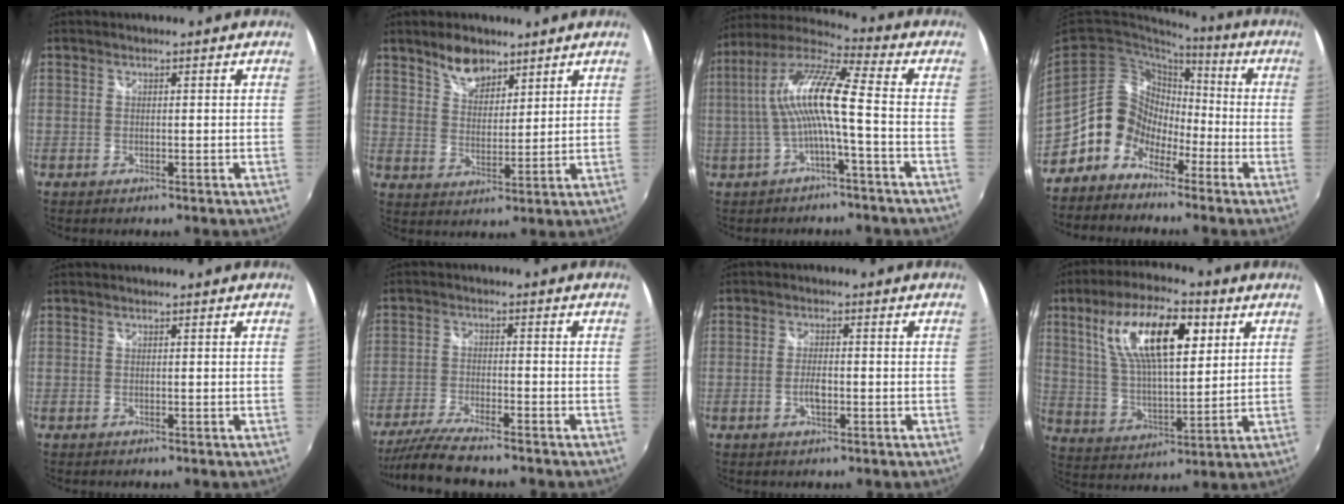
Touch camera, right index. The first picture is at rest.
{"total": 6.9, "force": [5.2, 3.5, 3.0], "torque": [-0.043, 0.008, 0.095]}
{"total": 12.2, "force": [-1.6, 0.8, 12.1], "torque": [-0.236, 0.015, -0.029]}
{"total": 13.0, "force": [-5.8, 10.6, 4.7], "torque": [-0.095, 0.035, -0.118]}
{"total": 0.0}
{"total": 9.3, "force": [-8.2, 0.9, 4.4], "torque": [-0.108, -0.024, -0.149]}
{"total": 2.9, "force": [-1.0, 1.2, 2.4], "torque": [-0.049, -0.001, -0.020]}
{"total": 18.0, "force": [7.2, 6.9, 14.9], "torque": [-0.271, 0.021, 0.134]}